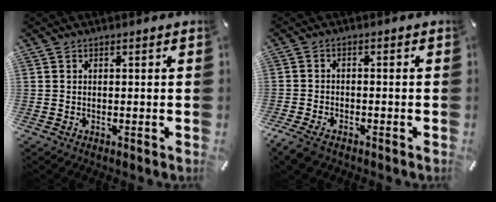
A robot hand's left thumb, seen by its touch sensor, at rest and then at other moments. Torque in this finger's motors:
{"motor_torque": [0.03, 0.96, 0.69, 0.63, 0.09]}